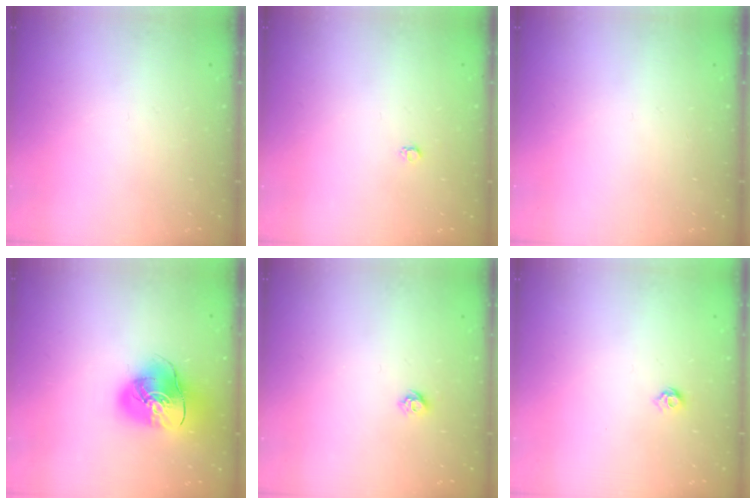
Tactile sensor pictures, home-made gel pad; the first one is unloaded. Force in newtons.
{"total": 2.6, "press": 2.6, "slide": 0.4}
{"total": 0.0}
{"total": 13.8, "press": 13.6, "slide": 2.0}
{"total": 5.3, "press": 5.3, "slide": 0.8}
{"total": 4.4, "press": 4.3, "slide": 0.9}